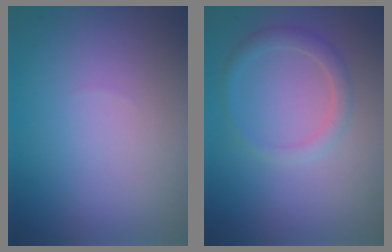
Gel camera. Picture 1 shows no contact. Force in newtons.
{"total": 1.8, "press": 1.8, "slide": 0.1}